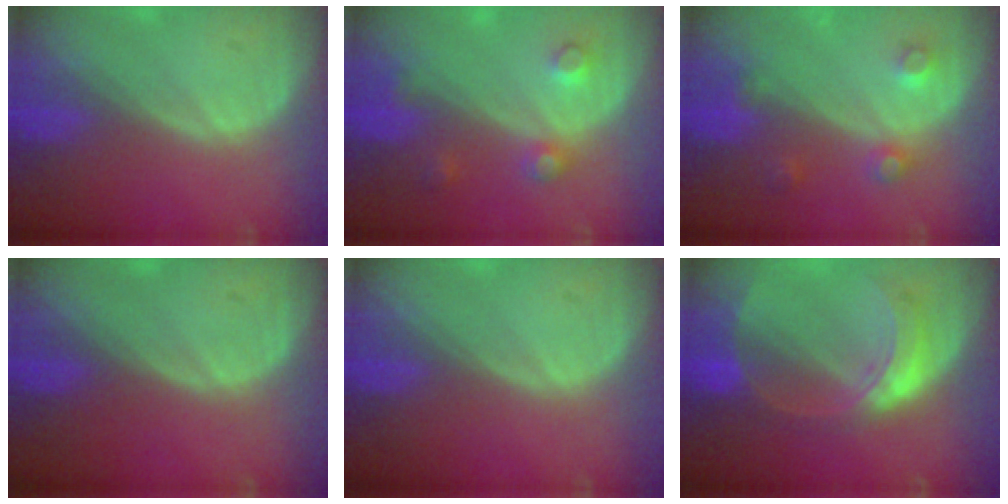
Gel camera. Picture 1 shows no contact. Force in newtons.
{"total": 3.5, "press": 3.5, "slide": 0.2}
{"total": 3.7, "press": 3.4, "slide": 1.4}
{"total": 0.0}
{"total": 0.0}
{"total": 7.6, "press": 6.6, "slide": 3.7}